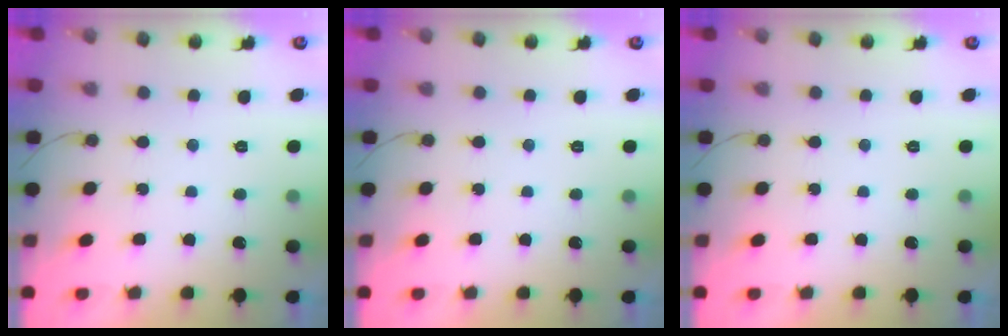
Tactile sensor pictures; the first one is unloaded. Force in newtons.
{"total": 0.0}
{"total": 0.0}